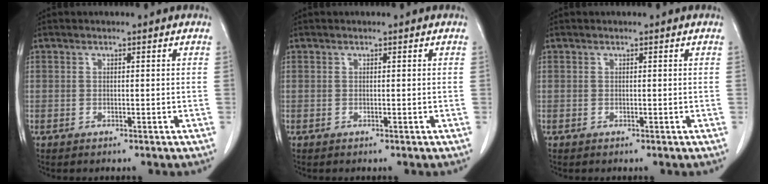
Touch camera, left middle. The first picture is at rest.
{"total": 0.0}
{"total": 0.0}